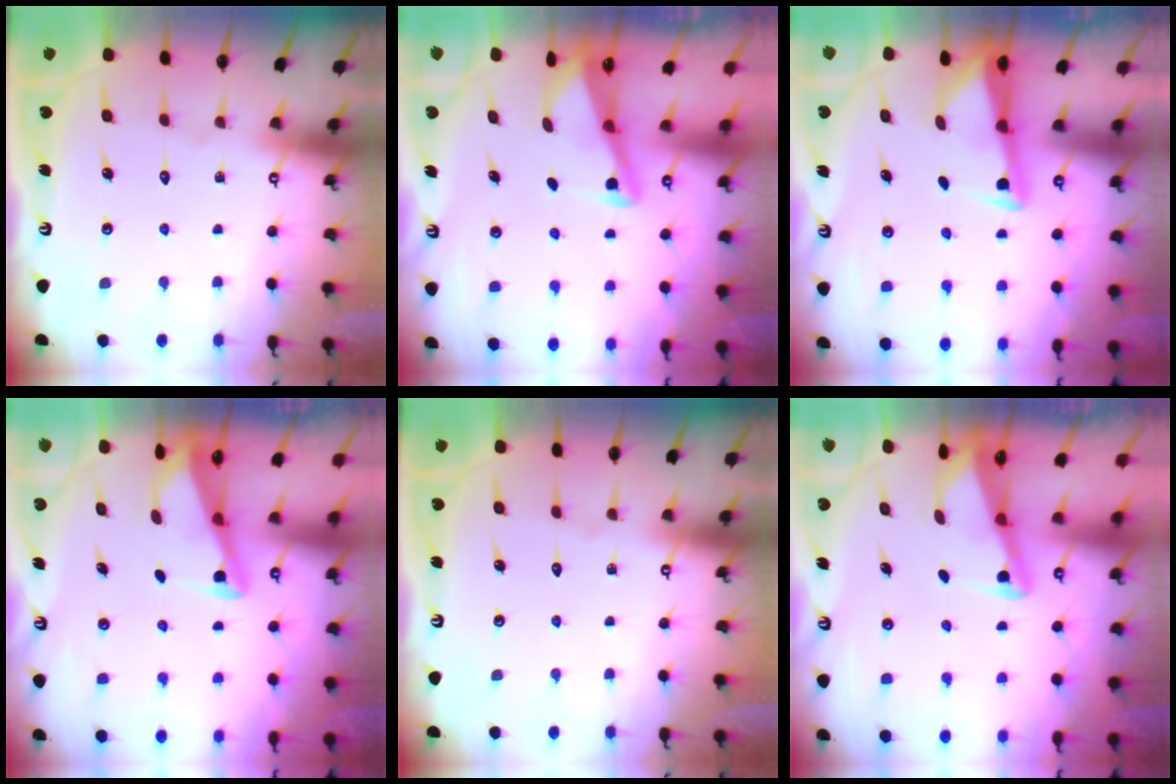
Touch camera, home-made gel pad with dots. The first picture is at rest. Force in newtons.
{"total": 2.9, "press": 2.8, "slide": 0.4}
{"total": 2.9, "press": 2.8, "slide": 0.4}
{"total": 2.7, "press": 2.6, "slide": 0.3}
{"total": 0.0}
{"total": 2.9, "press": 2.9, "slide": 0.4}